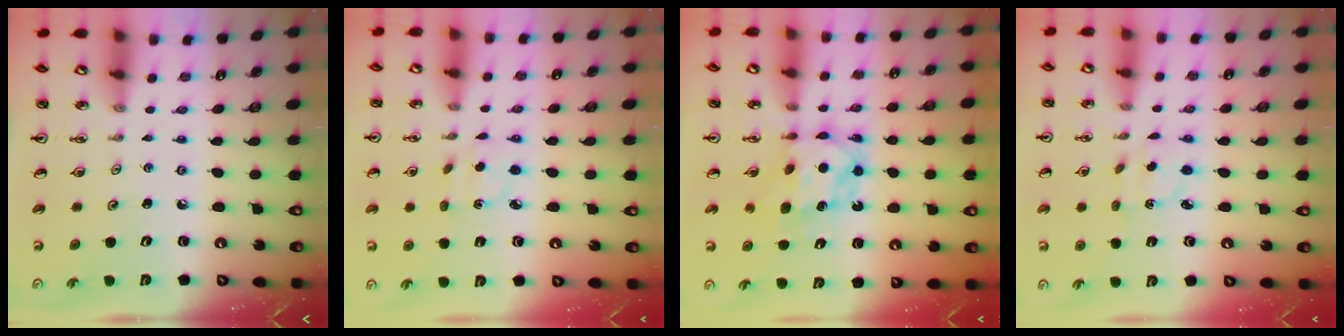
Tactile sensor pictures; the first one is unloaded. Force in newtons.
{"total": 2.3, "press": 2.1, "slide": 0.8}
{"total": 7.0, "press": 7.0, "slide": 0.4}
{"total": 2.2, "press": 2.2, "slide": 0.6}